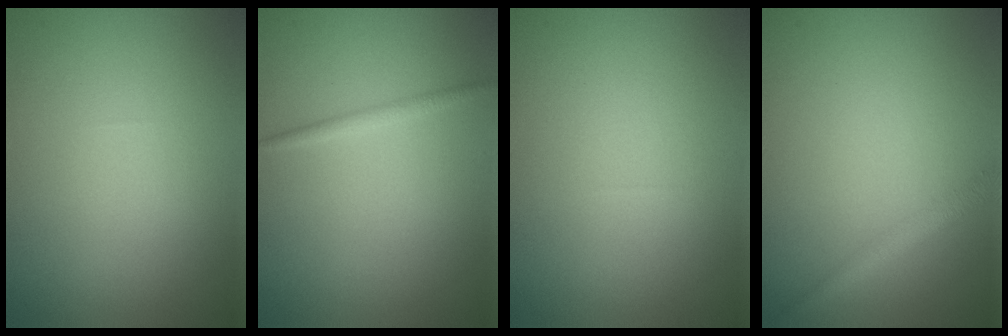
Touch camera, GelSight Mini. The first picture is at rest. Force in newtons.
{"total": 1.1, "press": 1.1, "slide": 0.0}
{"total": 0.0}
{"total": 2.1, "press": 2.1, "slide": 0.0}